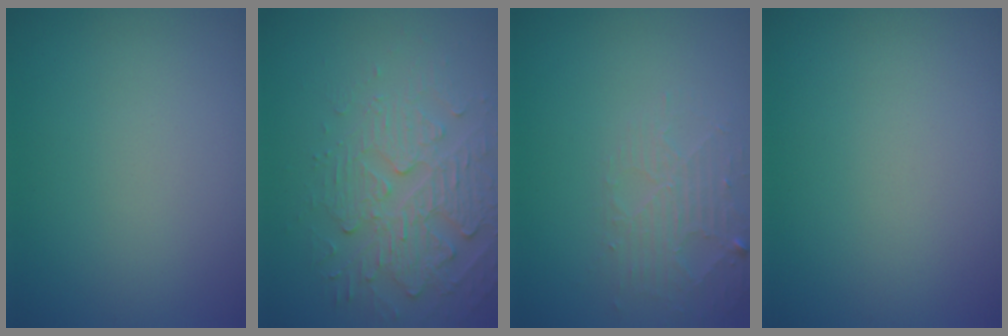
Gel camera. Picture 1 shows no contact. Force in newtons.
{"total": 4.0, "press": 3.6, "slide": 1.8}
{"total": 2.6, "press": 2.6, "slide": 0.4}
{"total": 0.0}